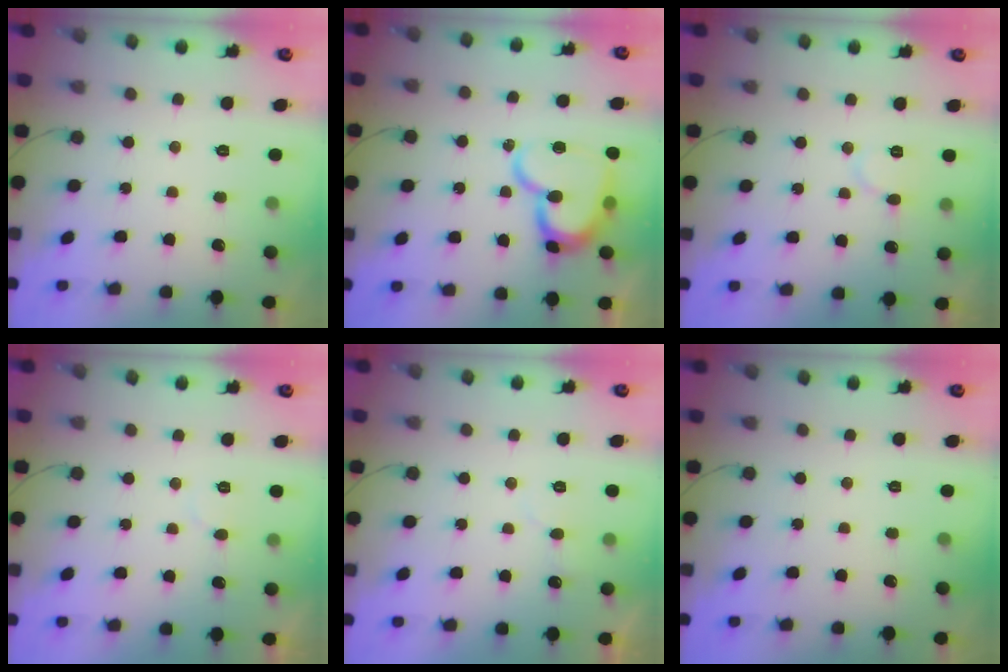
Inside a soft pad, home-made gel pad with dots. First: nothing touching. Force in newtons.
{"total": 17.0, "press": 17.0, "slide": 1.4}
{"total": 7.2, "press": 7.2, "slide": 0.7}
{"total": 3.1, "press": 3.1, "slide": 0.2}
{"total": 4.2, "press": 4.1, "slide": 0.4}
{"total": 0.0}